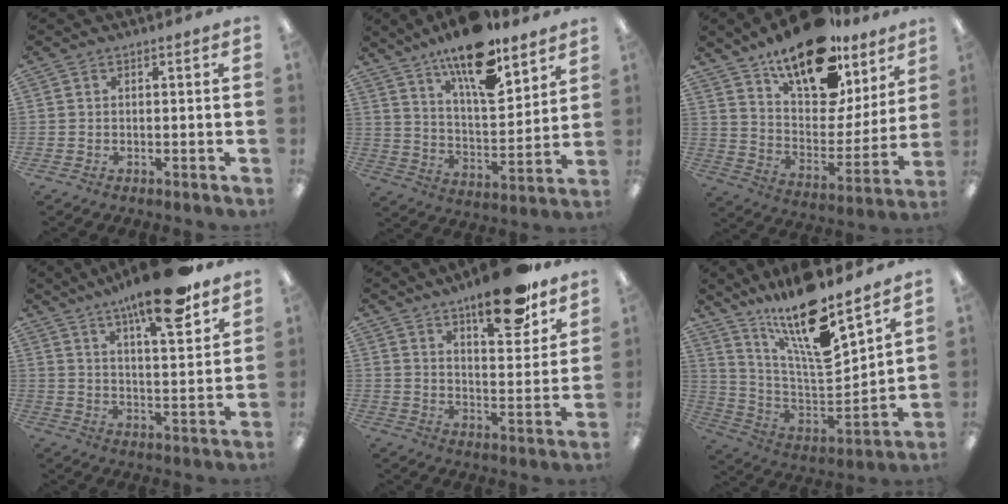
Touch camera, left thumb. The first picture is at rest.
{"total": 17.2, "force": [12.5, 5.5, 10.3], "torque": [-0.166, -0.078, 0.208]}
{"total": 20.9, "force": [15.0, 9.4, 11.1], "torque": [-0.186, -0.097, 0.266]}
{"total": 16.1, "force": [11.9, 3.4, 10.3], "torque": [-0.165, -0.065, 0.191]}
{"total": 17.0, "force": [12.7, 5.2, 10.0], "torque": [-0.131, -0.080, 0.206]}
{"total": 19.6, "force": [14.3, 4.6, 12.7], "torque": [-0.237, -0.105, 0.240]}